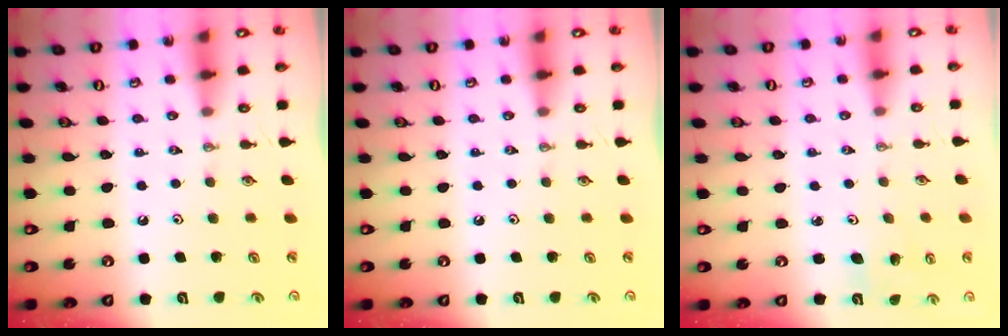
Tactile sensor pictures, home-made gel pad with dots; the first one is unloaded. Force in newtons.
{"total": 0.0}
{"total": 2.0, "press": 2.0, "slide": 0.2}